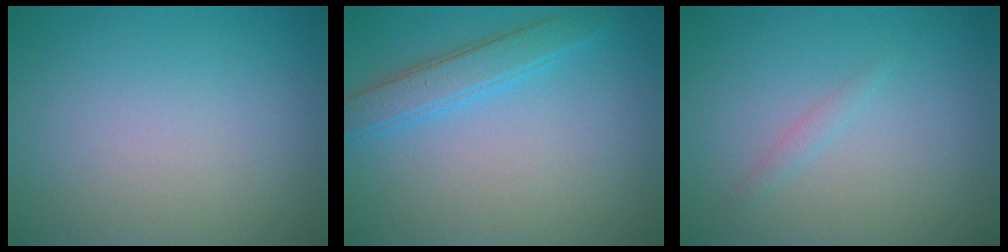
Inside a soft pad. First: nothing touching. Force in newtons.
{"total": 3.0, "press": 3.0, "slide": 0.0}
{"total": 0.8, "press": 0.8, "slide": 0.1}